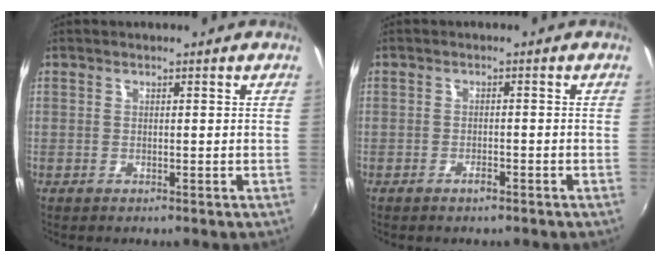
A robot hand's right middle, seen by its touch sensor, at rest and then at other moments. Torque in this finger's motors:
{"motor_torque": [0.96, -1.18, 0.12, 0.07]}